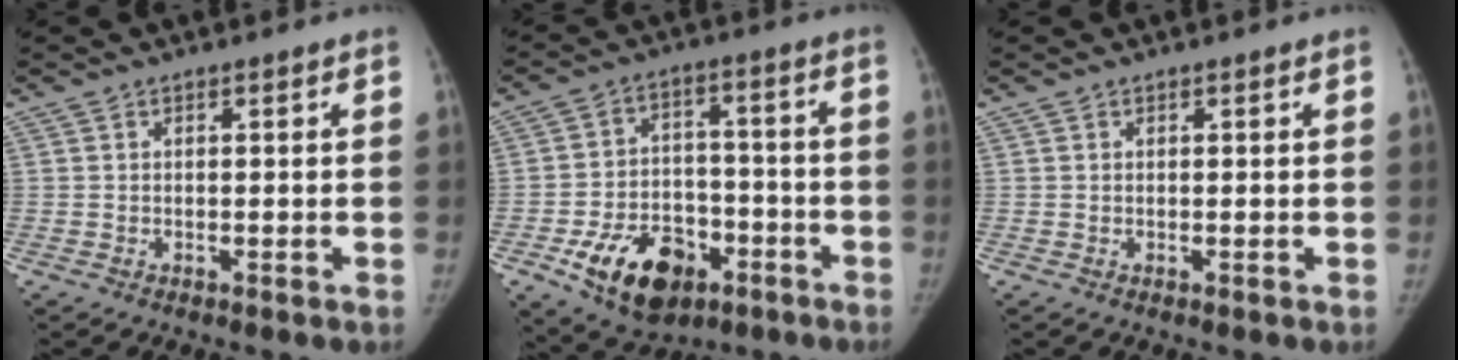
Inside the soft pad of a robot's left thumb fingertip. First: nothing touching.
{"total": 15.7, "force": [-7.6, 10.2, 9.2], "torque": [-0.117, 0.041, -0.114]}
{"total": 0.0}